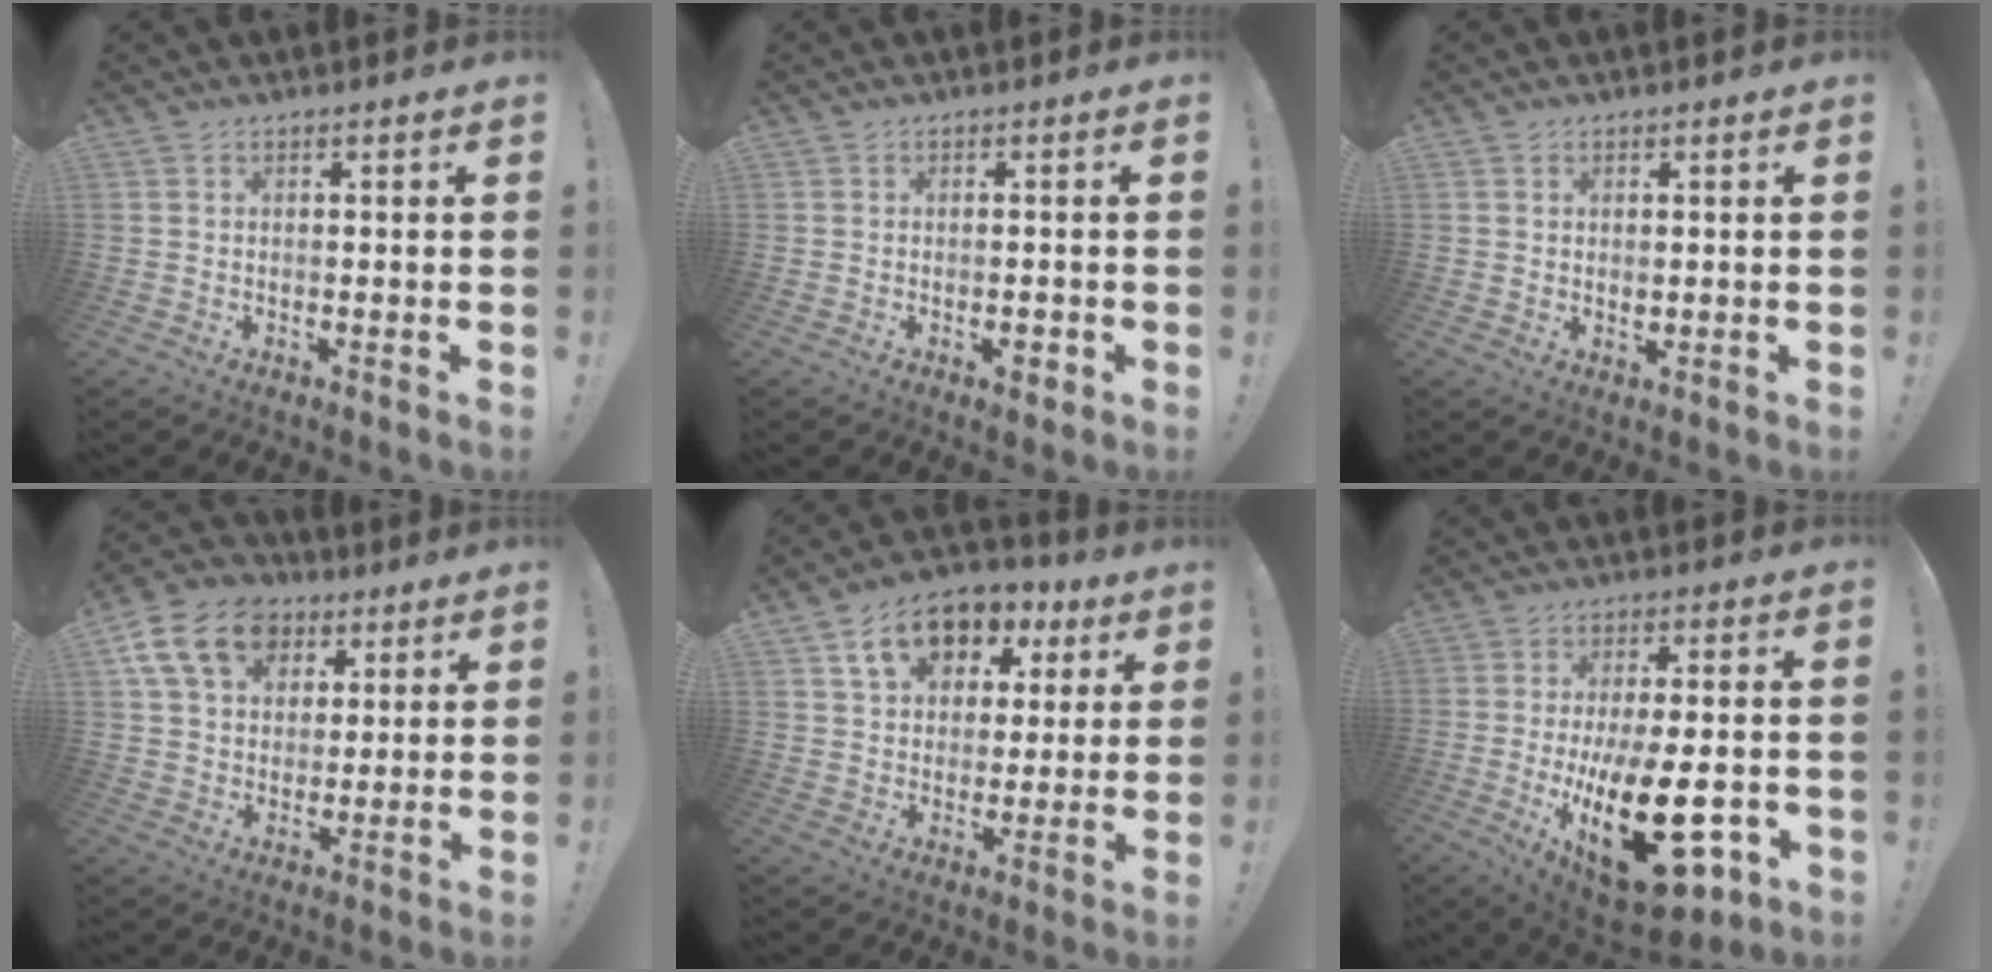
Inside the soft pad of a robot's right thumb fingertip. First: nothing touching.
{"total": 2.0, "force": [-1.0, 1.1, 1.4], "torque": [-0.012, 0.002, -0.017]}
{"total": 1.2, "force": [0.5, 0.9, 0.6], "torque": [-0.004, -0.003, 0.007]}
{"total": 16.2, "force": [7.1, 12.1, 8.2], "torque": [-0.122, -0.023, 0.137]}
{"total": 13.4, "force": [6.4, 9.7, 6.7], "torque": [-0.094, -0.024, 0.121]}
{"total": 25.2, "force": [-5.8, 10.8, 22.0], "torque": [-0.347, 0.016, -0.077]}